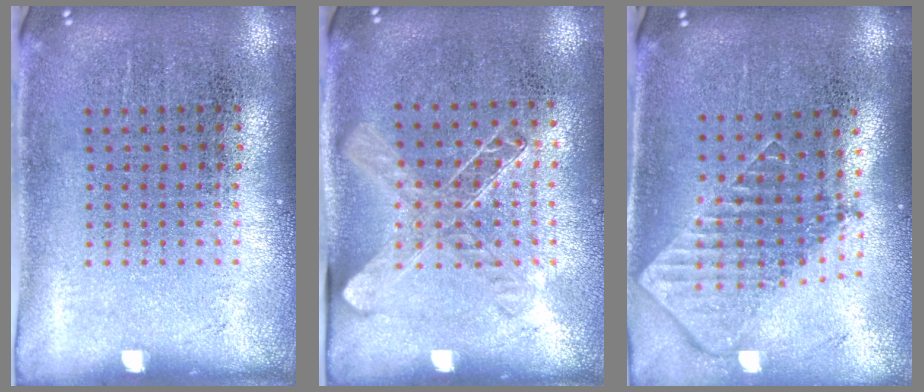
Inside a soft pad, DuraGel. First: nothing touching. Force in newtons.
{"total": 1.4, "press": 1.2, "slide": 0.6}
{"total": 1.9, "press": 1.5, "slide": 1.2}